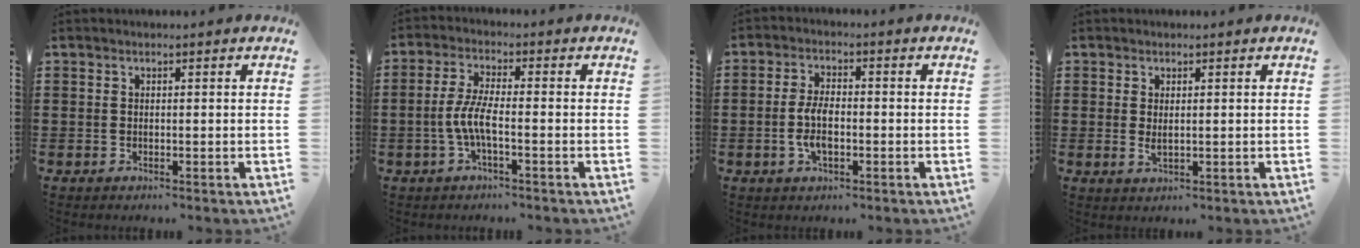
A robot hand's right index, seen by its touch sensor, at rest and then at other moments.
{"total": 5.1, "force": [-1.7, 1.0, 4.7], "torque": [-0.117, -0.011, -0.043]}
{"total": 5.3, "force": [-1.0, 2.4, 4.6], "torque": [-0.103, 0.000, -0.024]}
{"total": 1.8, "force": [0.3, 0.7, 1.6], "torque": [-0.031, 0.002, 0.005]}